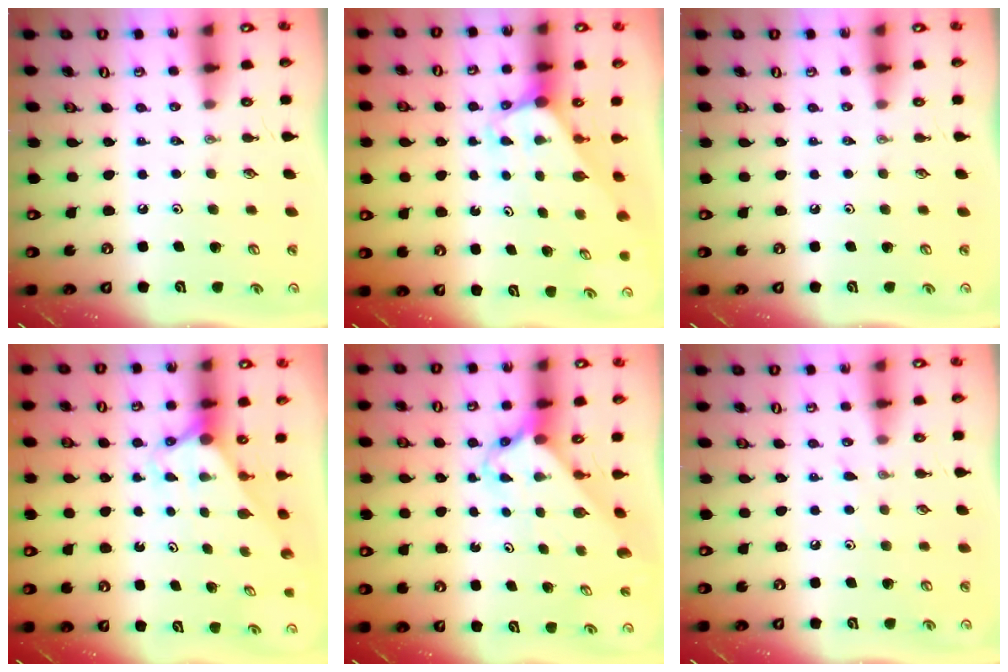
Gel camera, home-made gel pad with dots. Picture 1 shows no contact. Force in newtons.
{"total": 3.0, "press": 3.0, "slide": 0.0}
{"total": 0.0}
{"total": 3.0, "press": 3.0, "slide": 0.0}
{"total": 2.4, "press": 2.4, "slide": 0.2}
{"total": 6.1, "press": 6.1, "slide": 0.7}